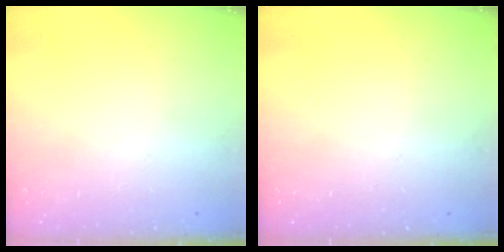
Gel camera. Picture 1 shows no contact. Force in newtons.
{"total": 0.0}